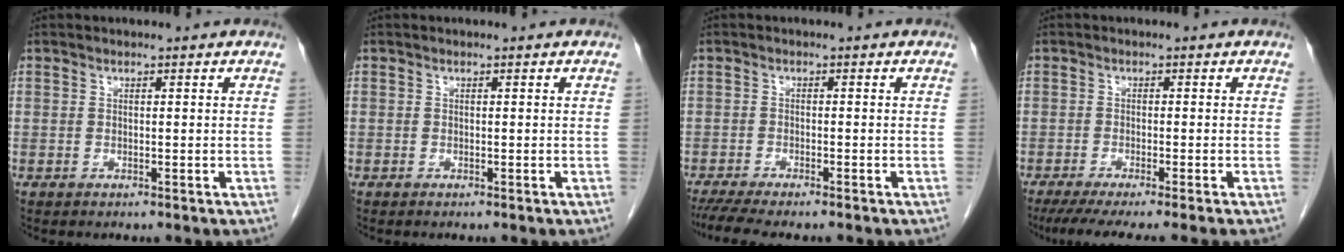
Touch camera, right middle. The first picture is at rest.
{"total": 0.0}
{"total": 7.6, "force": [-6.4, 0.8, 4.1], "torque": [-0.059, -0.014, -0.100]}
{"total": 9.1, "force": [-7.8, -1.1, 4.6], "torque": [-0.046, -0.024, -0.119]}